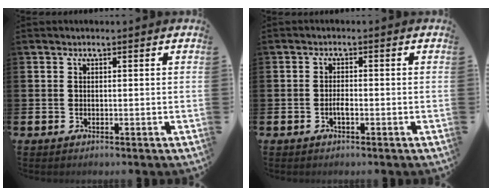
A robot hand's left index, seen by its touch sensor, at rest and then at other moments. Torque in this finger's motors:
{"motor_torque": [0.32, 0.16, 0.02, 0.01]}